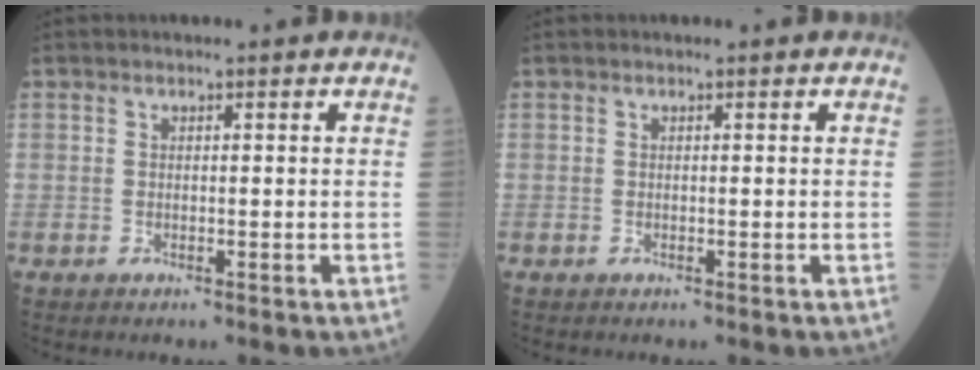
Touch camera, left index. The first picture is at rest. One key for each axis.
{"total": 0.0}